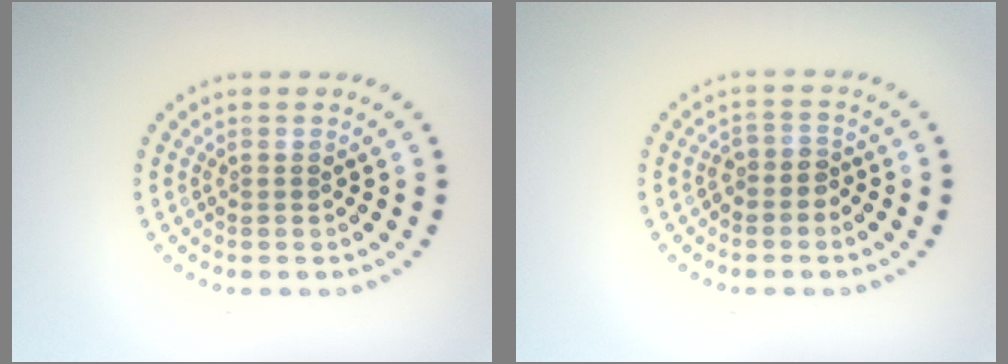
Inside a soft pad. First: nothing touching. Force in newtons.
{"total": 1.6, "press": 1.2, "slide": 1.0}